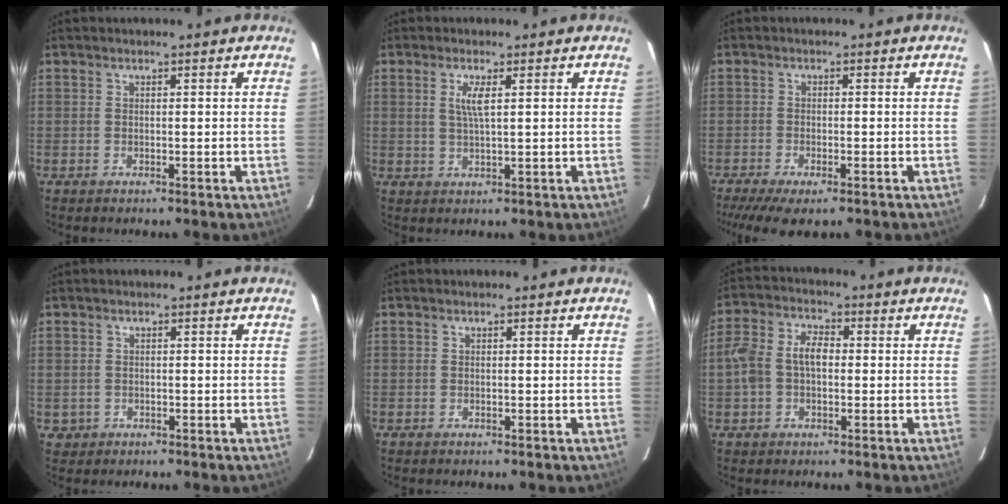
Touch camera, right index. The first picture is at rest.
{"total": 3.1, "force": [1.0, 0.2, 2.9], "torque": [-0.058, -0.001, 0.017]}
{"total": 9.2, "force": [-6.8, 2.6, 5.6], "torque": [-0.129, -0.032, -0.114]}
{"total": 2.1, "force": [-0.3, 2.1, 0.2], "torque": [-0.005, 0.002, 0.000]}
{"total": 0.0}
{"total": 7.4, "force": [-0.4, 4.9, 5.5], "torque": [-0.119, 0.021, -0.008]}